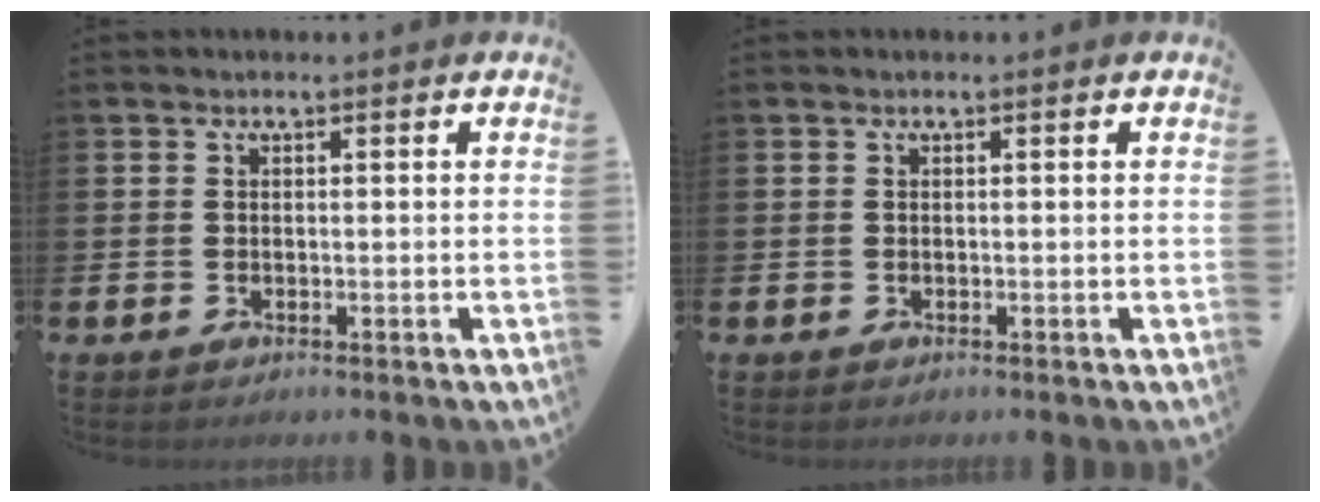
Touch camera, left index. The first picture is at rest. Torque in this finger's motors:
{"motor_torque": [0.00, 0.00, 0.00, 0.00]}